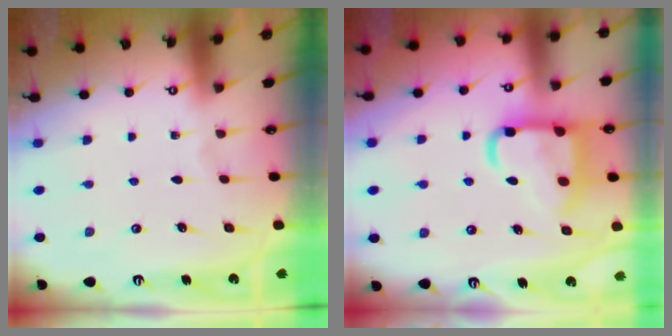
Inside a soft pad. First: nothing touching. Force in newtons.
{"total": 15.2, "press": 15.1, "slide": 1.6}